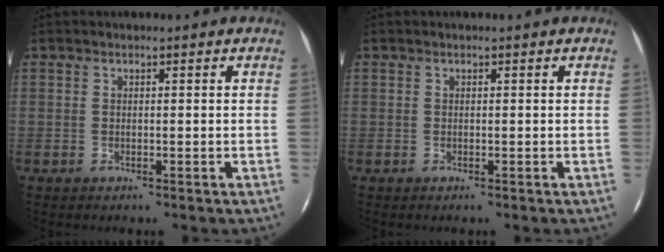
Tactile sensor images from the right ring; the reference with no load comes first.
{"total": 0.0}